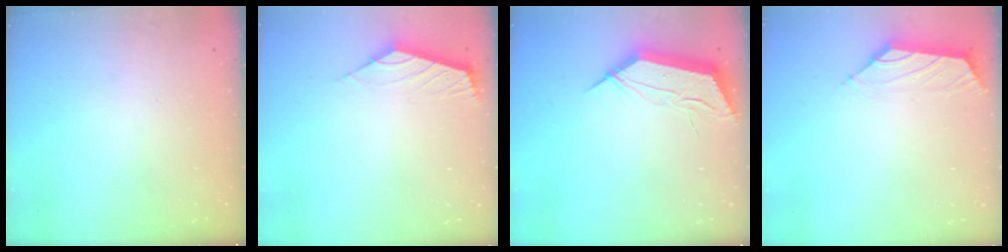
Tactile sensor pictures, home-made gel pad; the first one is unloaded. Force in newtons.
{"total": 2.4, "press": 2.3, "slide": 0.6}
{"total": 12.6, "press": 12.6, "slide": 0.7}
{"total": 1.5, "press": 1.4, "slide": 0.6}